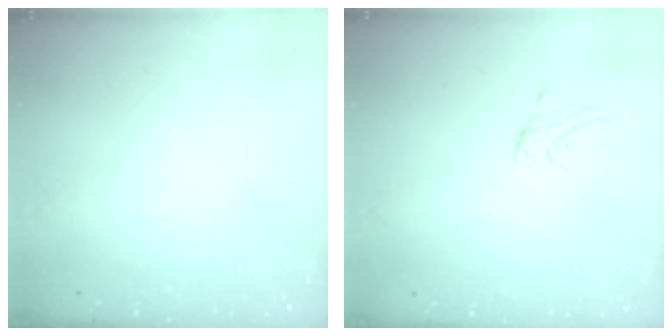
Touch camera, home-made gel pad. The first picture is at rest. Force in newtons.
{"total": 0.0}